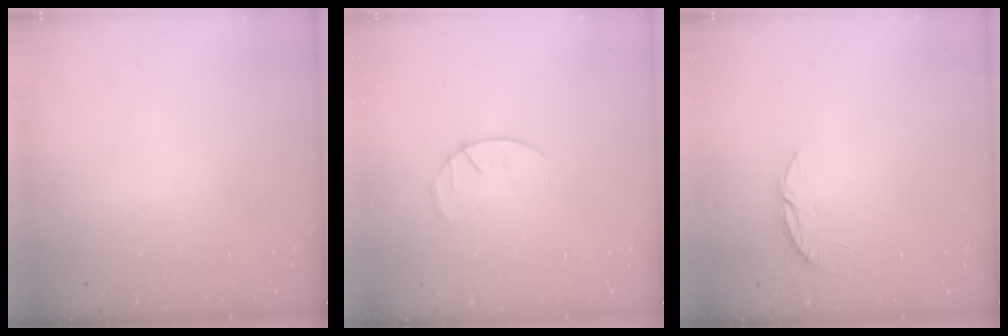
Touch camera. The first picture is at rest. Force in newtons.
{"total": 4.3, "press": 4.2, "slide": 0.6}
{"total": 3.7, "press": 3.6, "slide": 0.4}